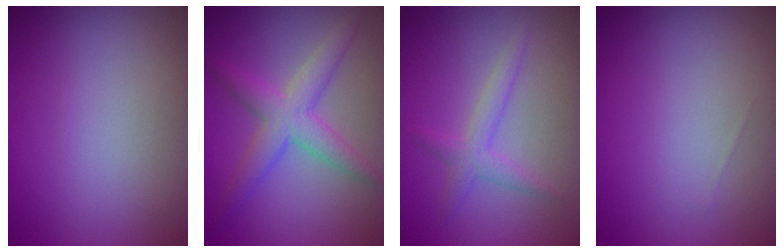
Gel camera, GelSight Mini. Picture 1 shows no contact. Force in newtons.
{"total": 4.3, "press": 4.3, "slide": 0.1}
{"total": 1.9, "press": 1.9, "slide": 0.1}
{"total": 0.0}